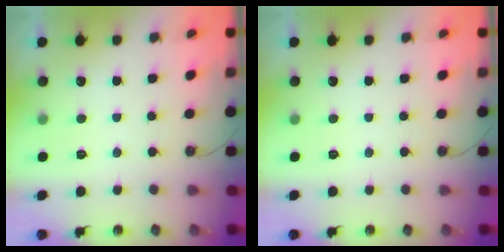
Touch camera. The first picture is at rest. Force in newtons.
{"total": 0.0}